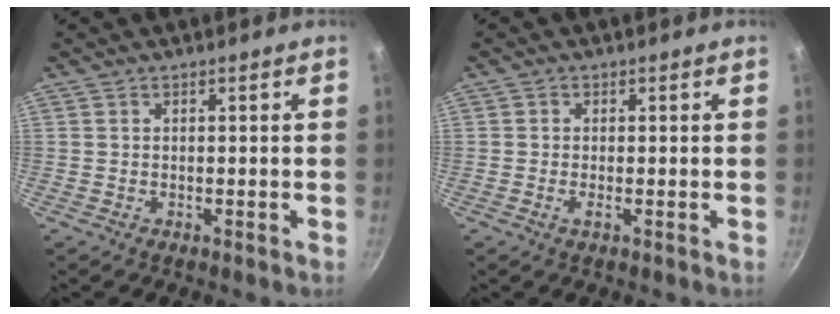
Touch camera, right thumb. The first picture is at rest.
{"total": 1.3, "force": [-0.4, 0.5, 1.1], "torque": [-0.026, 0.001, -0.012]}